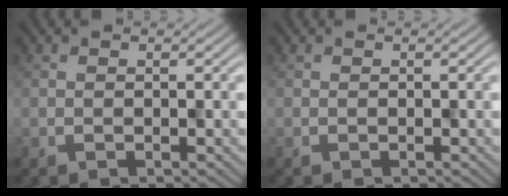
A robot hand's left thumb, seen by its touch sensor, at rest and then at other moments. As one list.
[{"total": 0.0}]